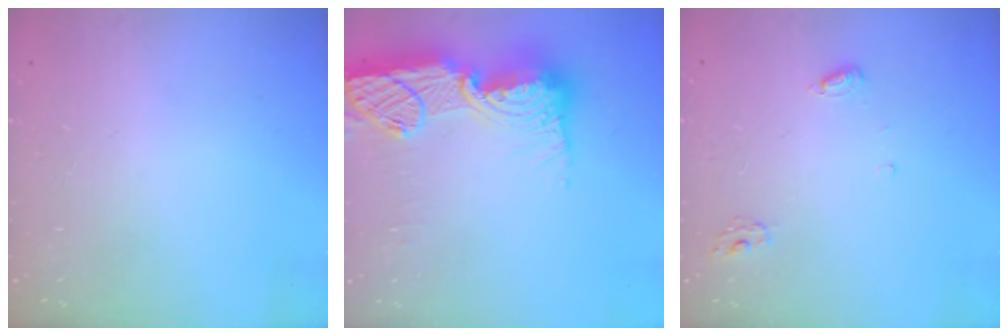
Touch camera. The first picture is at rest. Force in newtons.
{"total": 21.2, "press": 21.2, "slide": 1.2}
{"total": 4.7, "press": 4.7, "slide": 0.4}